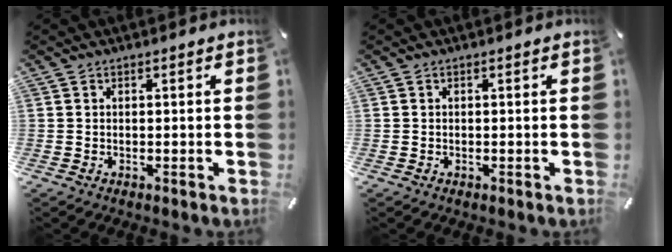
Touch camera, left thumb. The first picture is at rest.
{"total": 0.0}